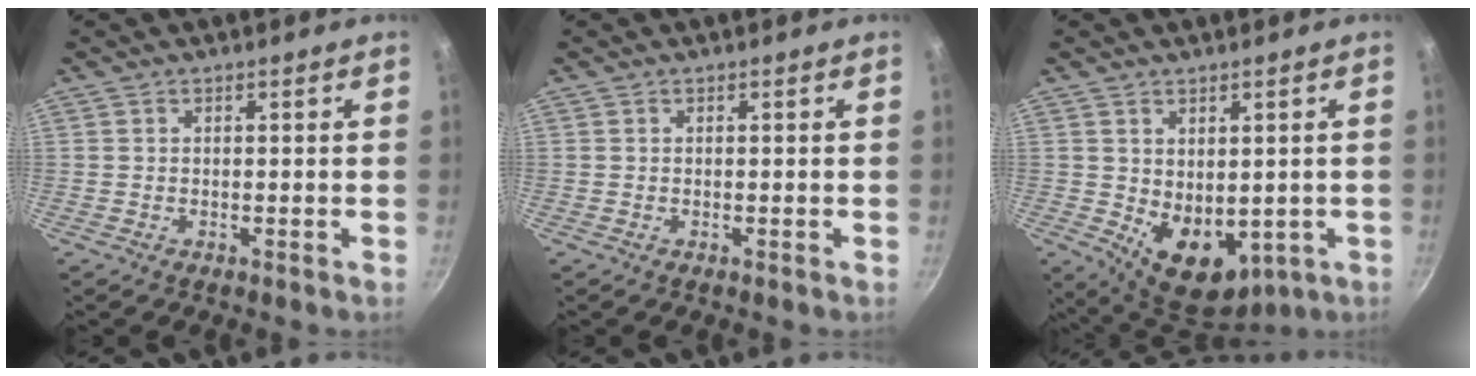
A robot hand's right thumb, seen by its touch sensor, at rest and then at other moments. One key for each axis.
{"total": 0.0}
{"total": 10.7, "fx": -0.6, "fy": 7.4, "fz": 7.7, "tx": -0.088, "ty": -0.023, "tz": 0.017}